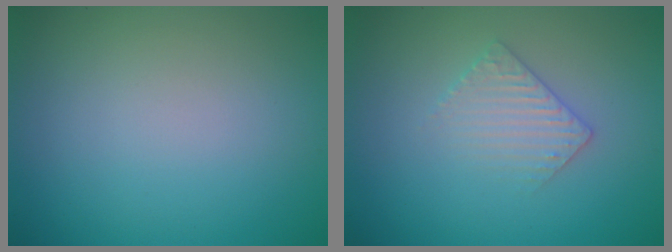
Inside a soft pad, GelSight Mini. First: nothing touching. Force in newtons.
{"total": 2.2, "press": 2.2, "slide": 0.5}